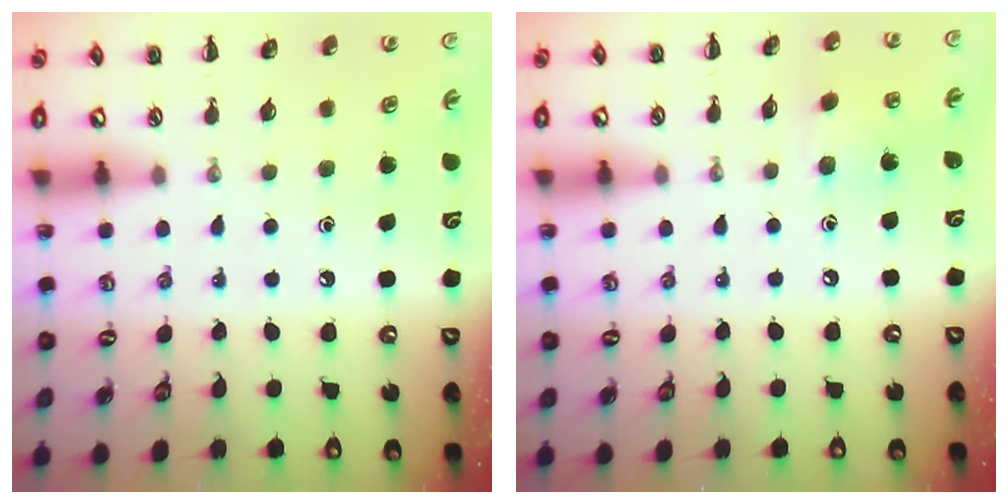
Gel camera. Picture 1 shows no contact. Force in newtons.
{"total": 5.9, "press": 5.7, "slide": 1.6}